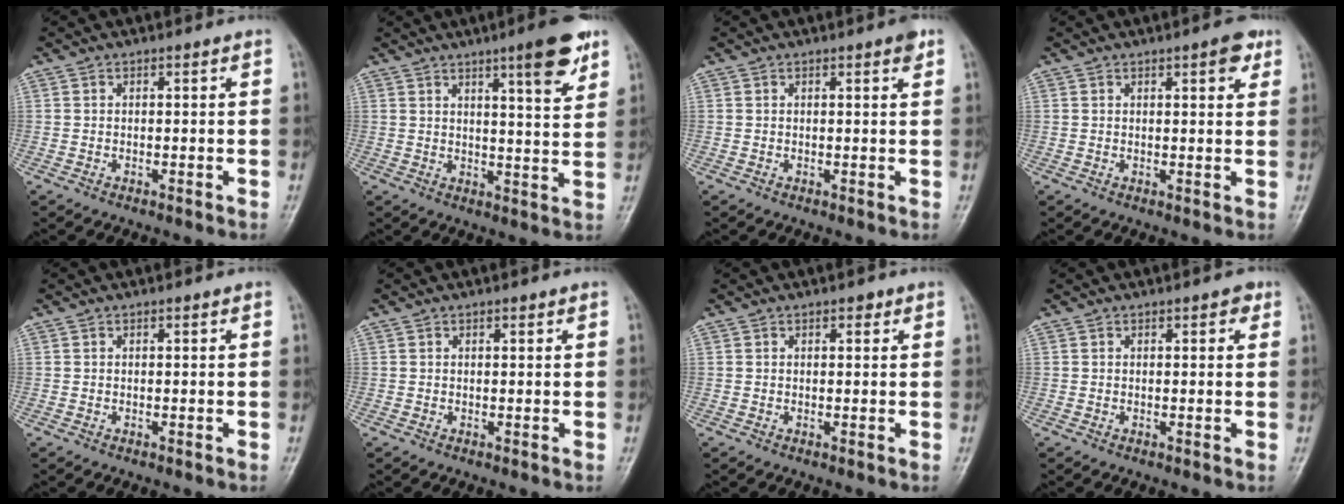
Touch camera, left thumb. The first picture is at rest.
{"total": 9.8, "force": [5.8, 1.6, 7.7], "torque": [-0.094, -0.032, 0.079]}
{"total": 1.7, "force": [1.1, 0.3, 1.3], "torque": [-0.018, -0.003, 0.012]}
{"total": 4.0, "force": [2.2, 1.3, 3.0], "torque": [-0.029, -0.008, 0.025]}
{"total": 0.0}
{"total": 0.7, "force": [0.5, 0.3, 0.5], "torque": [-0.007, -0.002, 0.007]}
{"total": 1.4, "force": [0.8, 0.7, 0.8], "torque": [-0.003, -0.001, 0.008]}
{"total": 1.8, "force": [0.9, 0.9, 1.3], "torque": [-0.006, 0.000, 0.008]}